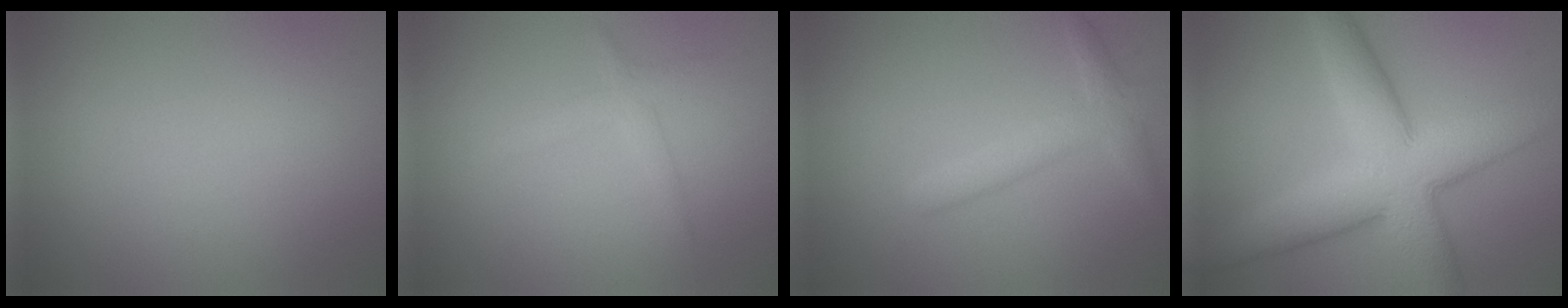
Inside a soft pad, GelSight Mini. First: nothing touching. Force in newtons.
{"total": 1.6, "press": 1.6, "slide": 0.1}
{"total": 2.5, "press": 2.5, "slide": 0.1}
{"total": 9.9, "press": 9.9, "slide": 0.5}